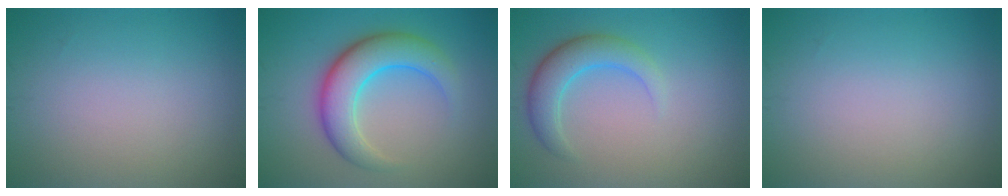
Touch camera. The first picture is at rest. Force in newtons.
{"total": 6.2, "press": 6.2, "slide": 0.1}
{"total": 3.7, "press": 3.7, "slide": 0.1}
{"total": 0.0}